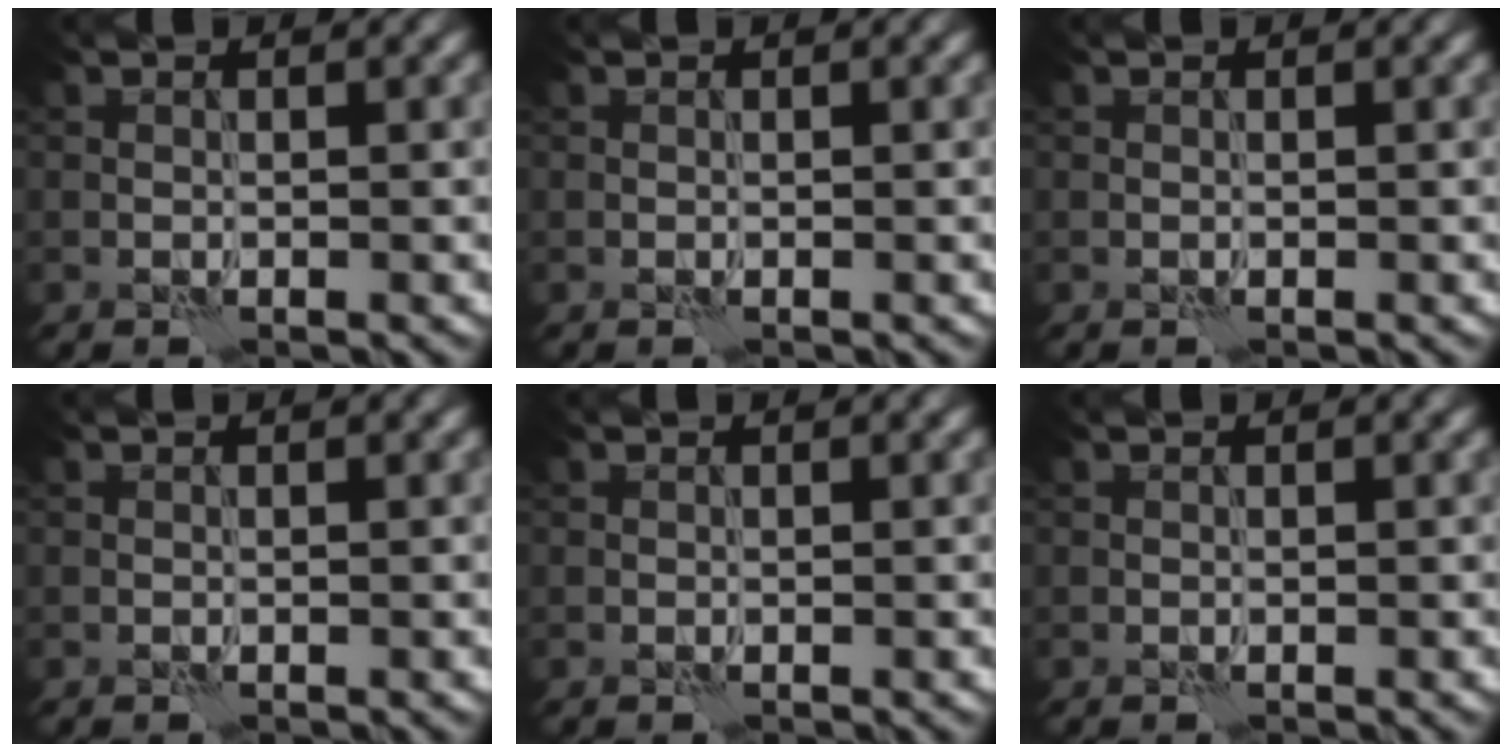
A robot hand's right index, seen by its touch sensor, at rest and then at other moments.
{"total": 0.0}
{"total": 0.0}
{"total": 0.0}
{"total": 0.0}
{"total": 0.0}